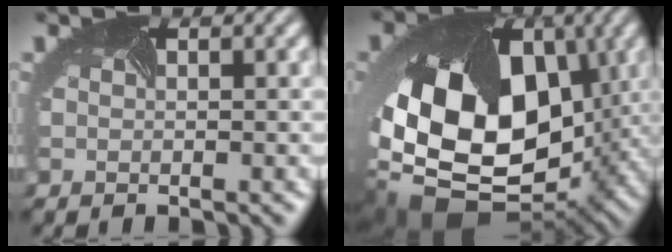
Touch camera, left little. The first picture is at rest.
{"total": 17.1, "force": [-0.5, 11.8, 12.4], "torque": [-0.254, -0.037, 0.006]}